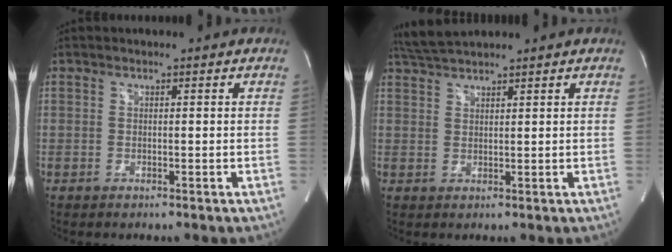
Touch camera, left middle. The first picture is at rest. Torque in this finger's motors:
{"motor_torque": [0.20, -0.21, -0.06, 0.01]}